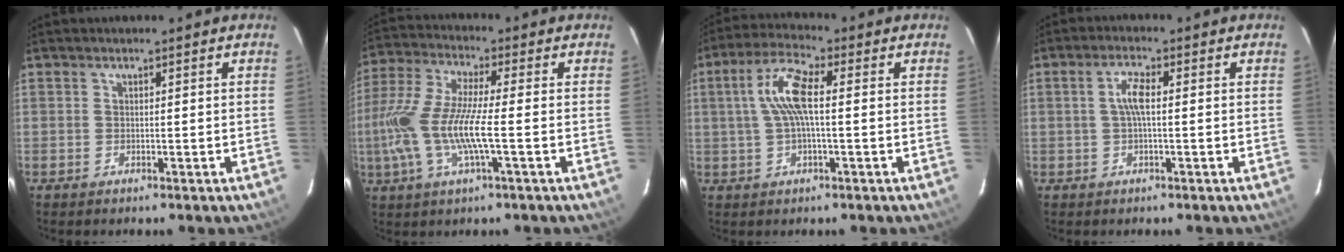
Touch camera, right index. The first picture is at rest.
{"total": 14.9, "force": [-3.0, 2.3, 14.4], "torque": [-0.294, -0.007, -0.060]}
{"total": 8.4, "force": [0.7, 2.3, 8.0], "torque": [-0.162, 0.015, 0.015]}
{"total": 3.6, "force": [0.1, 0.9, 3.5], "torque": [-0.070, 0.007, 0.003]}